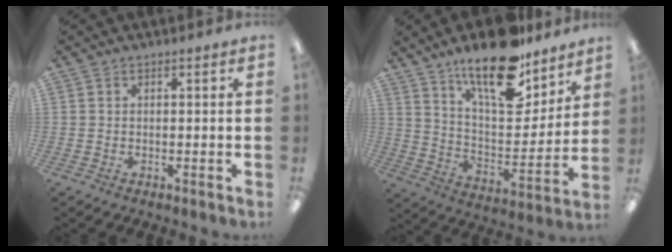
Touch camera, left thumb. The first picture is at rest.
{"total": 19.9, "force": [15.1, 7.2, 10.8], "torque": [-0.171, -0.101, 0.256]}